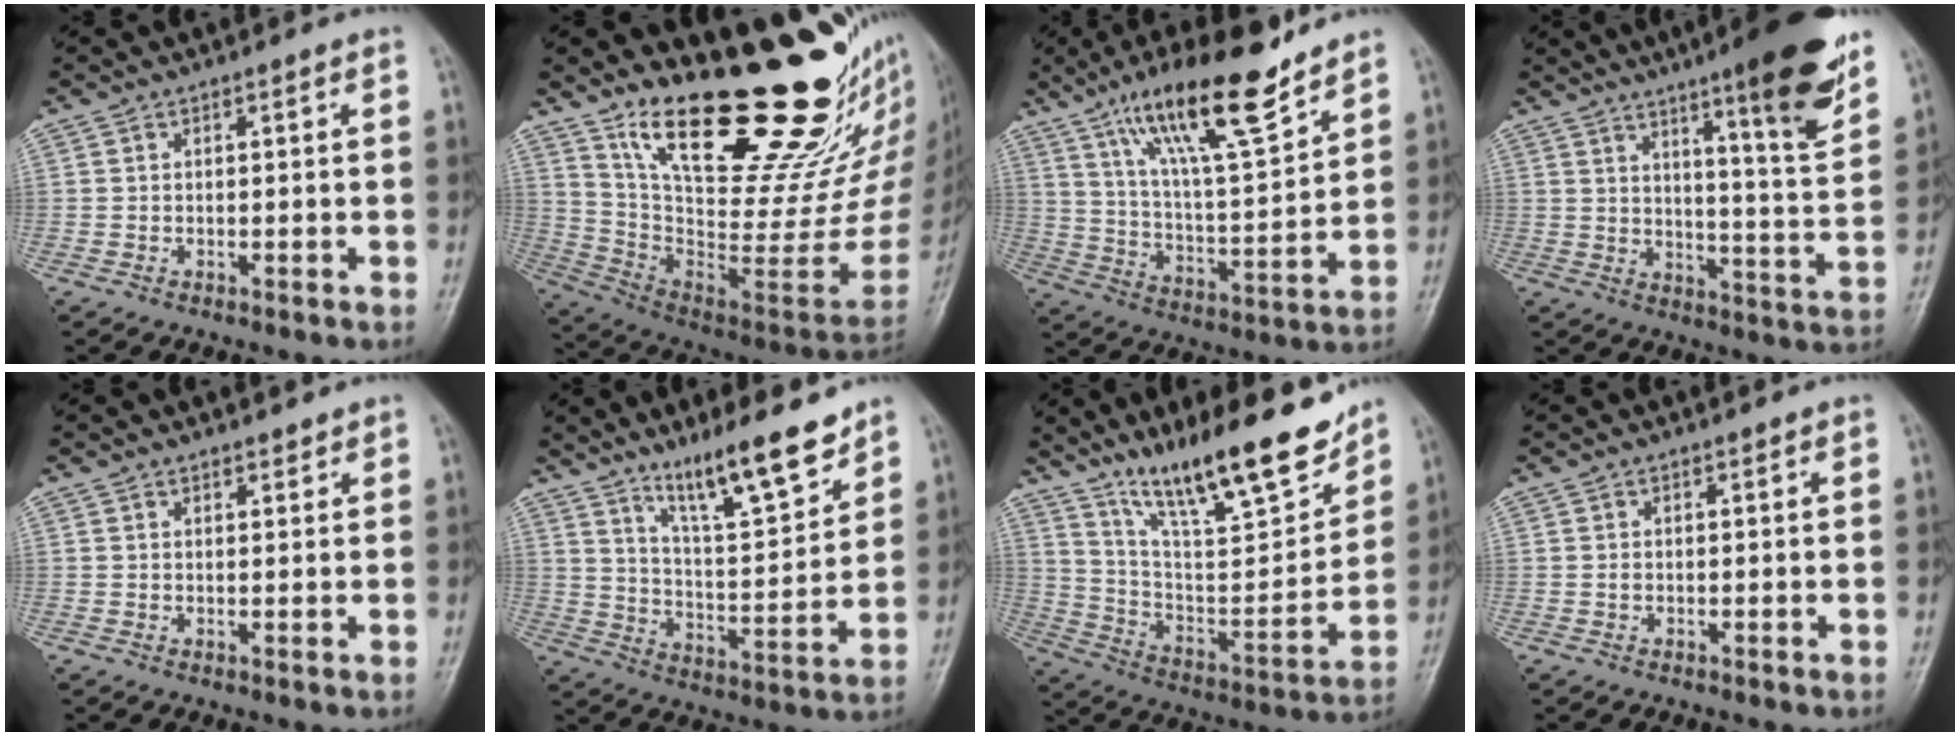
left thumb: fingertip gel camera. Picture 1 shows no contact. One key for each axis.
{"total": 30.7, "fx": 22.3, "fy": 9.0, "fz": 19.0, "tx": -0.244, "ty": -0.155, "tz": 0.355}
{"total": 19.4, "fx": 13.3, "fy": 4.3, "fz": 13.5, "tx": -0.205, "ty": -0.062, "tz": 0.234}
{"total": 16.7, "fx": 10.4, "fy": 1.9, "fz": 12.9, "tx": -0.162, "ty": -0.059, "tz": 0.151}
{"total": 1.6, "fx": 1.4, "fy": 0.7, "fz": 0.3, "tx": 0.007, "ty": -0.010, "tz": 0.017}
{"total": 13.8, "fx": 10.4, "fy": 2.6, "fz": 8.7, "tx": -0.124, "ty": -0.073, "tz": 0.183}
{"total": 22.4, "fx": 16.3, "fy": 5.2, "fz": 14.5, "tx": -0.199, "ty": -0.078, "tz": 0.281}
{"total": 0.5, "fx": 0.2, "fy": 0.4, "fz": 0.3, "tx": -0.004, "ty": 0.000, "tz": 0.002}